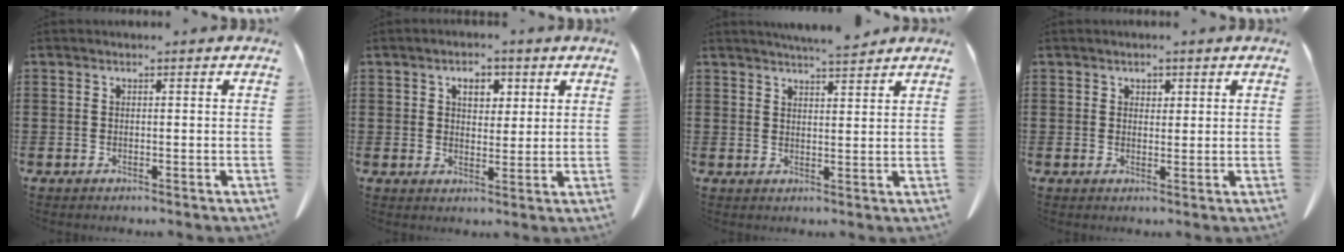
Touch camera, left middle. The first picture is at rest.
{"total": 4.2, "force": [2.1, 2.4, 2.6], "torque": [-0.036, 0.005, 0.030]}
{"total": 4.0, "force": [3.8, 0.1, 1.2], "torque": [-0.034, -0.008, 0.070]}
{"total": 1.3, "force": [1.0, 0.7, 0.3], "torque": [-0.001, -0.001, 0.017]}